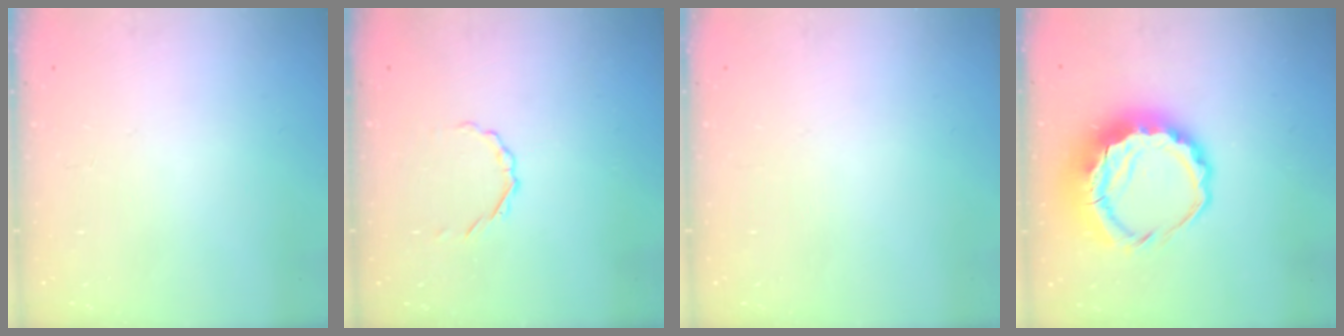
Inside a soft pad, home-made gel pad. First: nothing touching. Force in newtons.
{"total": 2.2, "press": 2.1, "slide": 0.7}
{"total": 0.0}
{"total": 10.9, "press": 10.7, "slide": 2.5}